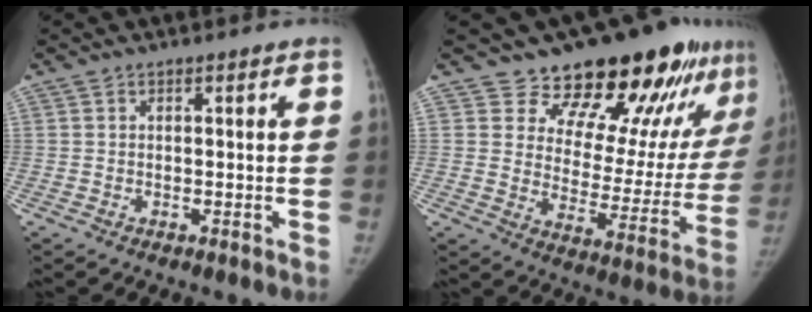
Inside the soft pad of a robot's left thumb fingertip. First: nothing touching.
{"total": 21.2, "force": [16.2, 9.1, 10.2], "torque": [-0.078, -0.104, 0.213]}